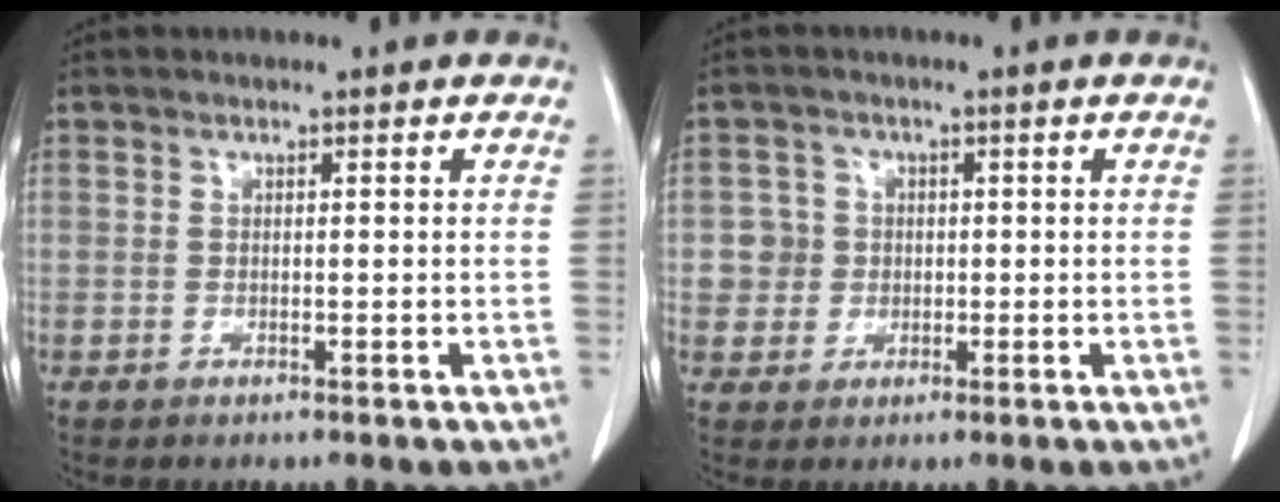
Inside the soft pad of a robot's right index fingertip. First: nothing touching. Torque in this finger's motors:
{"motor_torque": [0.08, 0.02, 0.02, 0.01]}